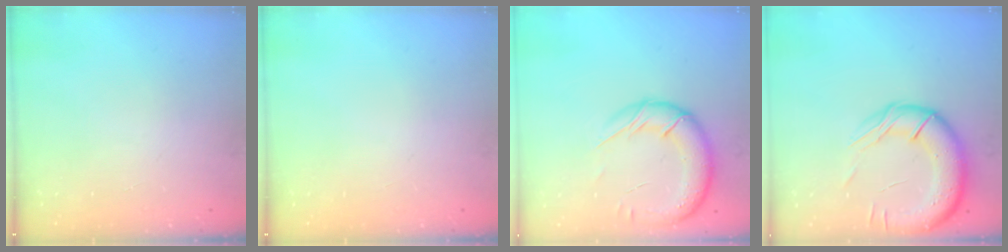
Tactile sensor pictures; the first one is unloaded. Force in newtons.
{"total": 0.0}
{"total": 18.0, "press": 17.4, "slide": 4.4}
{"total": 17.3, "press": 16.9, "slide": 3.5}